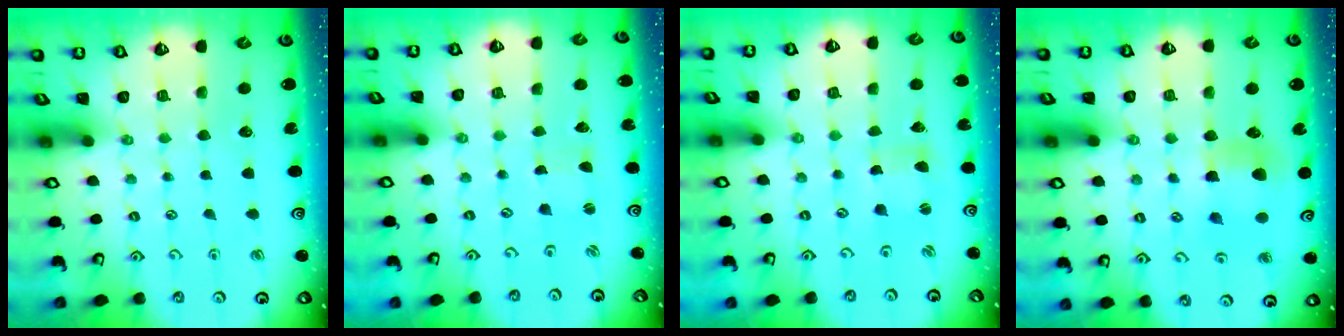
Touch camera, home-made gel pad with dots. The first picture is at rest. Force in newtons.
{"total": 0.0}
{"total": 1.7, "press": 1.7, "slide": 0.4}
{"total": 6.1, "press": 6.1, "slide": 0.6}